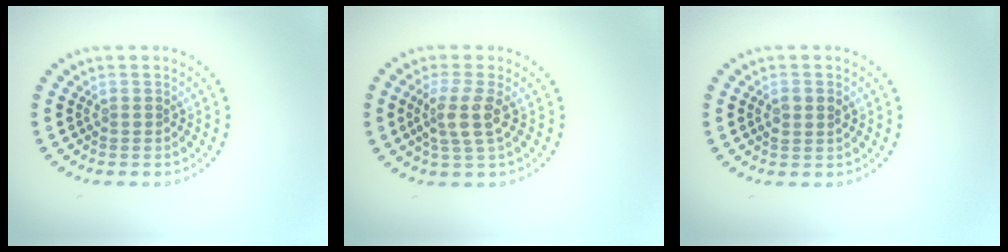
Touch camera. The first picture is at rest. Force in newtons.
{"total": 2.9, "press": 2.4, "slide": 1.7}
{"total": 1.5, "press": 1.5, "slide": 0.3}